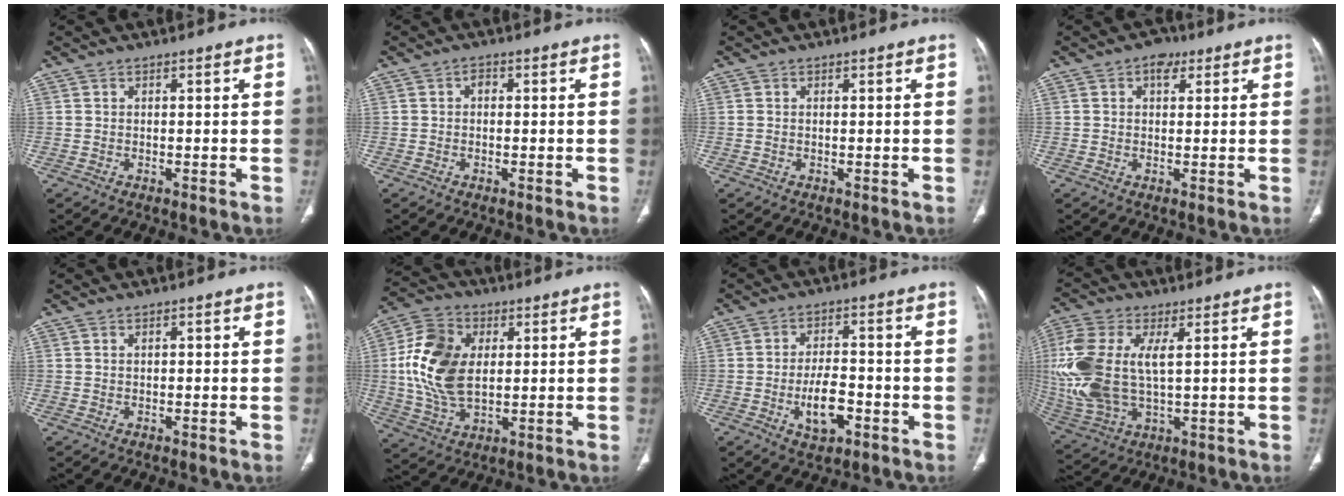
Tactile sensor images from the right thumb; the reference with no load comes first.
{"total": 1.3, "force": [0.0, 1.0, 0.8], "torque": [-0.001, 0.006, -0.006]}
{"total": 0.0}
{"total": 3.4, "force": [1.6, 2.4, 1.8], "torque": [-0.006, 0.000, 0.020]}
{"total": 0.6, "force": [0.1, 0.4, 0.4], "torque": [-0.009, 0.002, 0.004]}
{"total": 14.2, "force": [1.9, 8.7, 11.0], "torque": [-0.217, -0.002, 0.039]}
{"total": 7.4, "force": [-2.7, 3.8, 5.8], "torque": [-0.086, 0.018, -0.042]}
{"total": 17.9, "force": [2.6, 9.3, 15.1], "torque": [-0.365, -0.005, 0.056]}